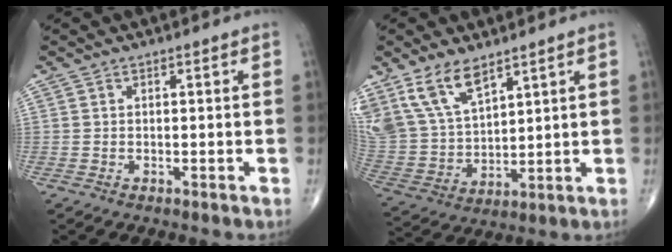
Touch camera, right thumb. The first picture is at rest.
{"total": 14.3, "force": [9.3, 7.0, 8.2], "torque": [-0.151, -0.033, 0.202]}